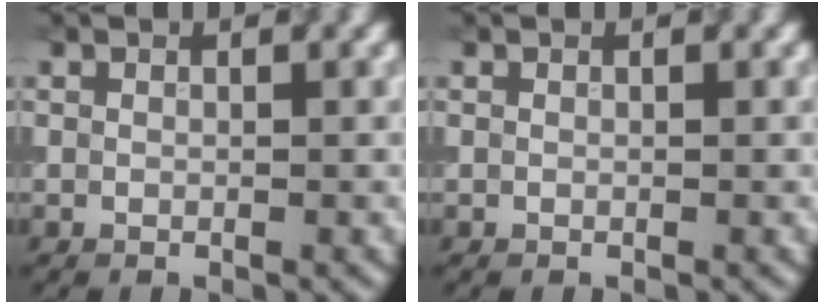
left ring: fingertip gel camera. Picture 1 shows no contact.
{"total": 0.0}